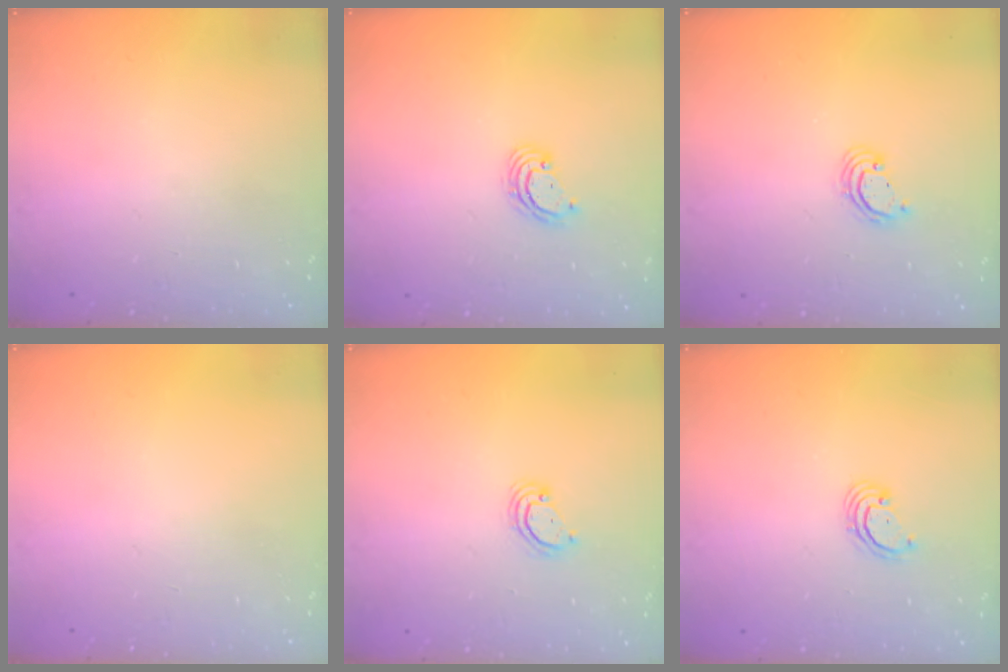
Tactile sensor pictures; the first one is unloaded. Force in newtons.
{"total": 3.5, "press": 3.5, "slide": 0.2}
{"total": 2.4, "press": 2.4, "slide": 0.1}
{"total": 0.0}
{"total": 4.2, "press": 4.2, "slide": 0.4}
{"total": 2.6, "press": 2.6, "slide": 0.3}